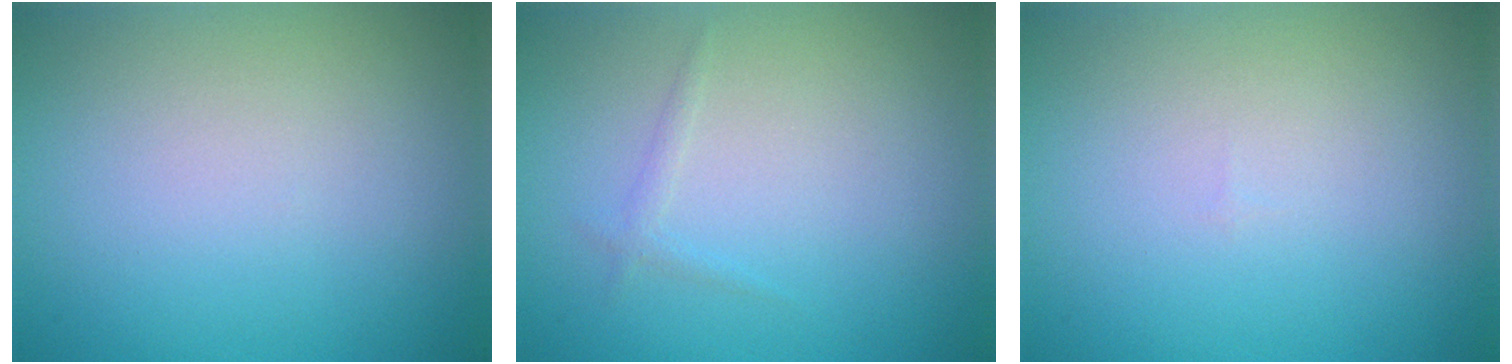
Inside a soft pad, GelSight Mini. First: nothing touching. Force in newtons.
{"total": 0.8, "press": 0.8, "slide": 0.1}
{"total": 0.0}